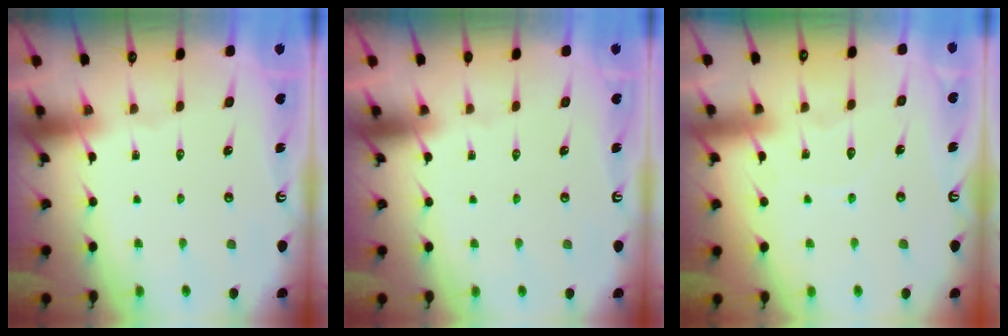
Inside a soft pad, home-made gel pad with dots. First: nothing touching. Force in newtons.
{"total": 0.0}
{"total": 6.2, "press": 6.2, "slide": 0.6}